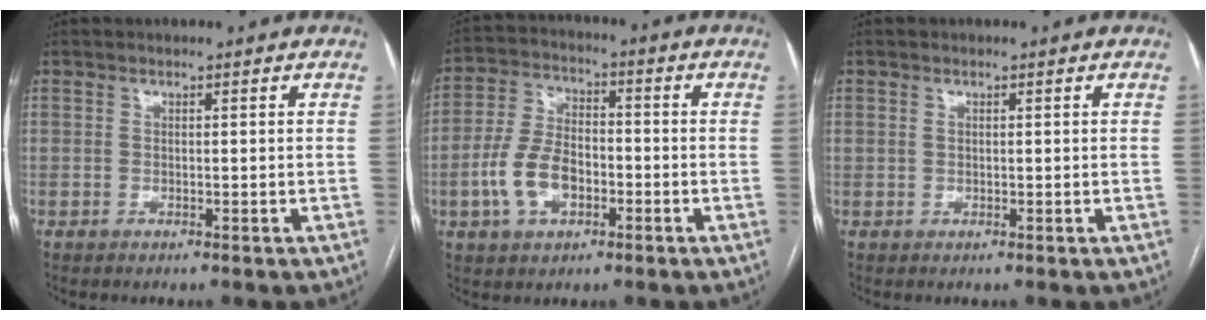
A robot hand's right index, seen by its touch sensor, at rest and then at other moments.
{"total": 9.5, "force": [-3.0, 5.5, 7.2], "torque": [-0.162, 0.015, -0.057]}
{"total": 0.5, "force": [0.2, 0.4, 0.3], "torque": [-0.007, 0.004, 0.004]}